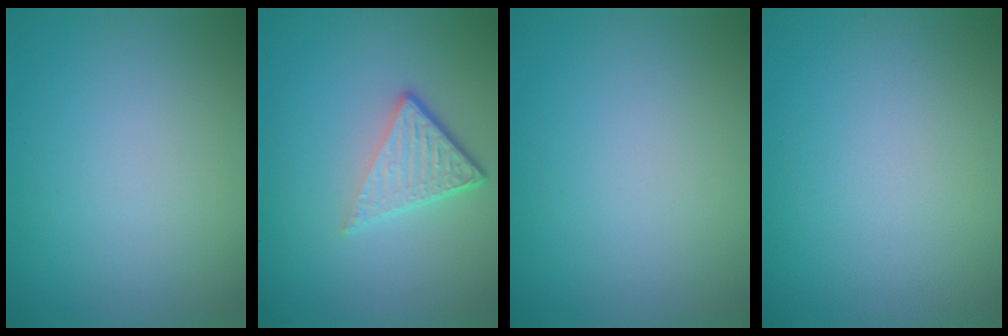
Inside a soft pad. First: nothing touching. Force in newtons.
{"total": 4.0, "press": 2.7, "slide": 2.9}
{"total": 0.0}
{"total": 0.0}